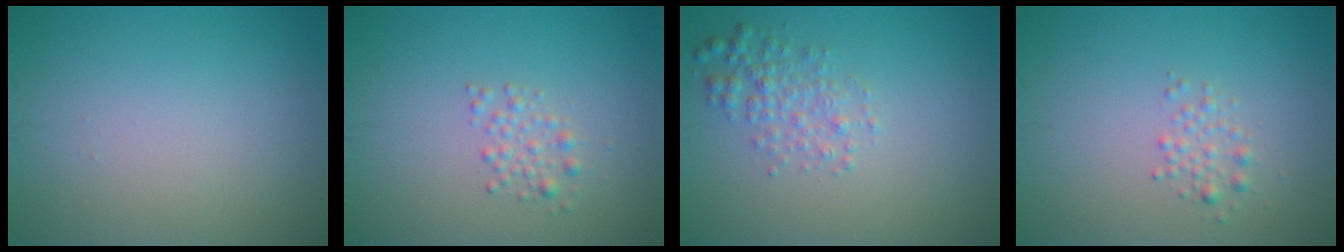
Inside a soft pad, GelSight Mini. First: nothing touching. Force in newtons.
{"total": 1.5, "press": 1.5, "slide": 0.0}
{"total": 2.4, "press": 2.4, "slide": 0.1}
{"total": 1.4, "press": 1.4, "slide": 0.0}